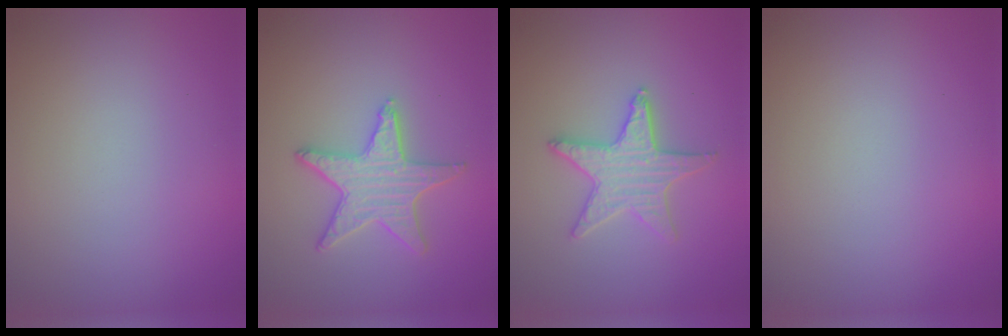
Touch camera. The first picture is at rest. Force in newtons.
{"total": 3.9, "press": 3.5, "slide": 1.6}
{"total": 3.5, "press": 3.3, "slide": 1.0}
{"total": 0.0}